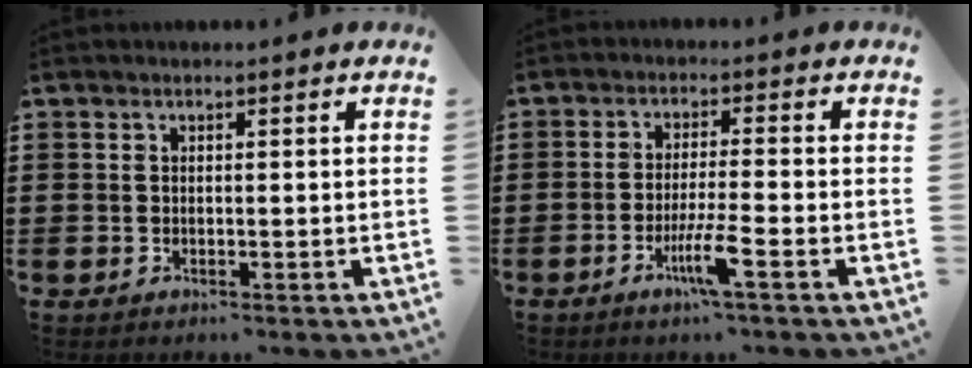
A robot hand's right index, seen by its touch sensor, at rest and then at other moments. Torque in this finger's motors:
{"motor_torque": [2.14, 0.00, 0.60, 0.19]}